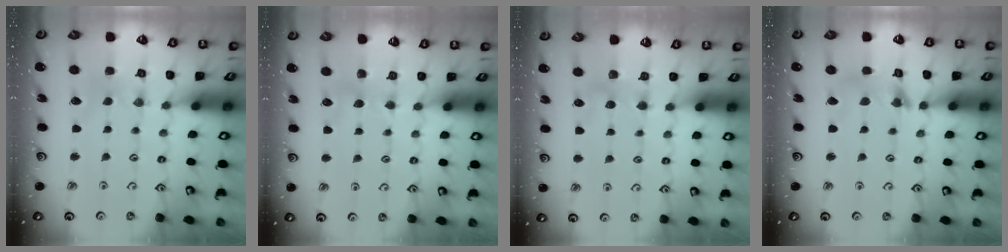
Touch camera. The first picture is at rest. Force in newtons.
{"total": 4.3, "press": 4.2, "slide": 0.5}
{"total": 4.0, "press": 4.0, "slide": 0.5}
{"total": 7.1, "press": 7.1, "slide": 0.7}